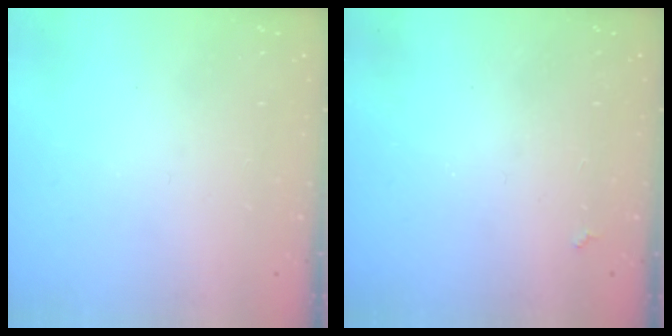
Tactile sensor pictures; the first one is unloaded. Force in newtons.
{"total": 1.7, "press": 1.7, "slide": 0.4}